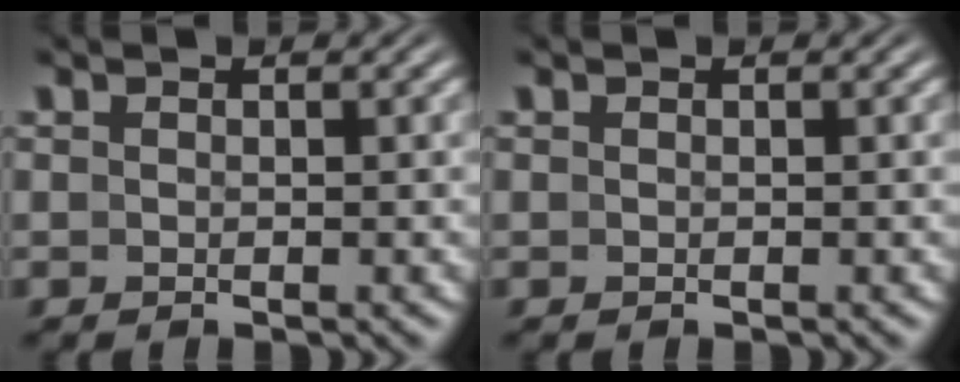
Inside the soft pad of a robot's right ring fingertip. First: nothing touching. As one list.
[{"total": 0.0}]